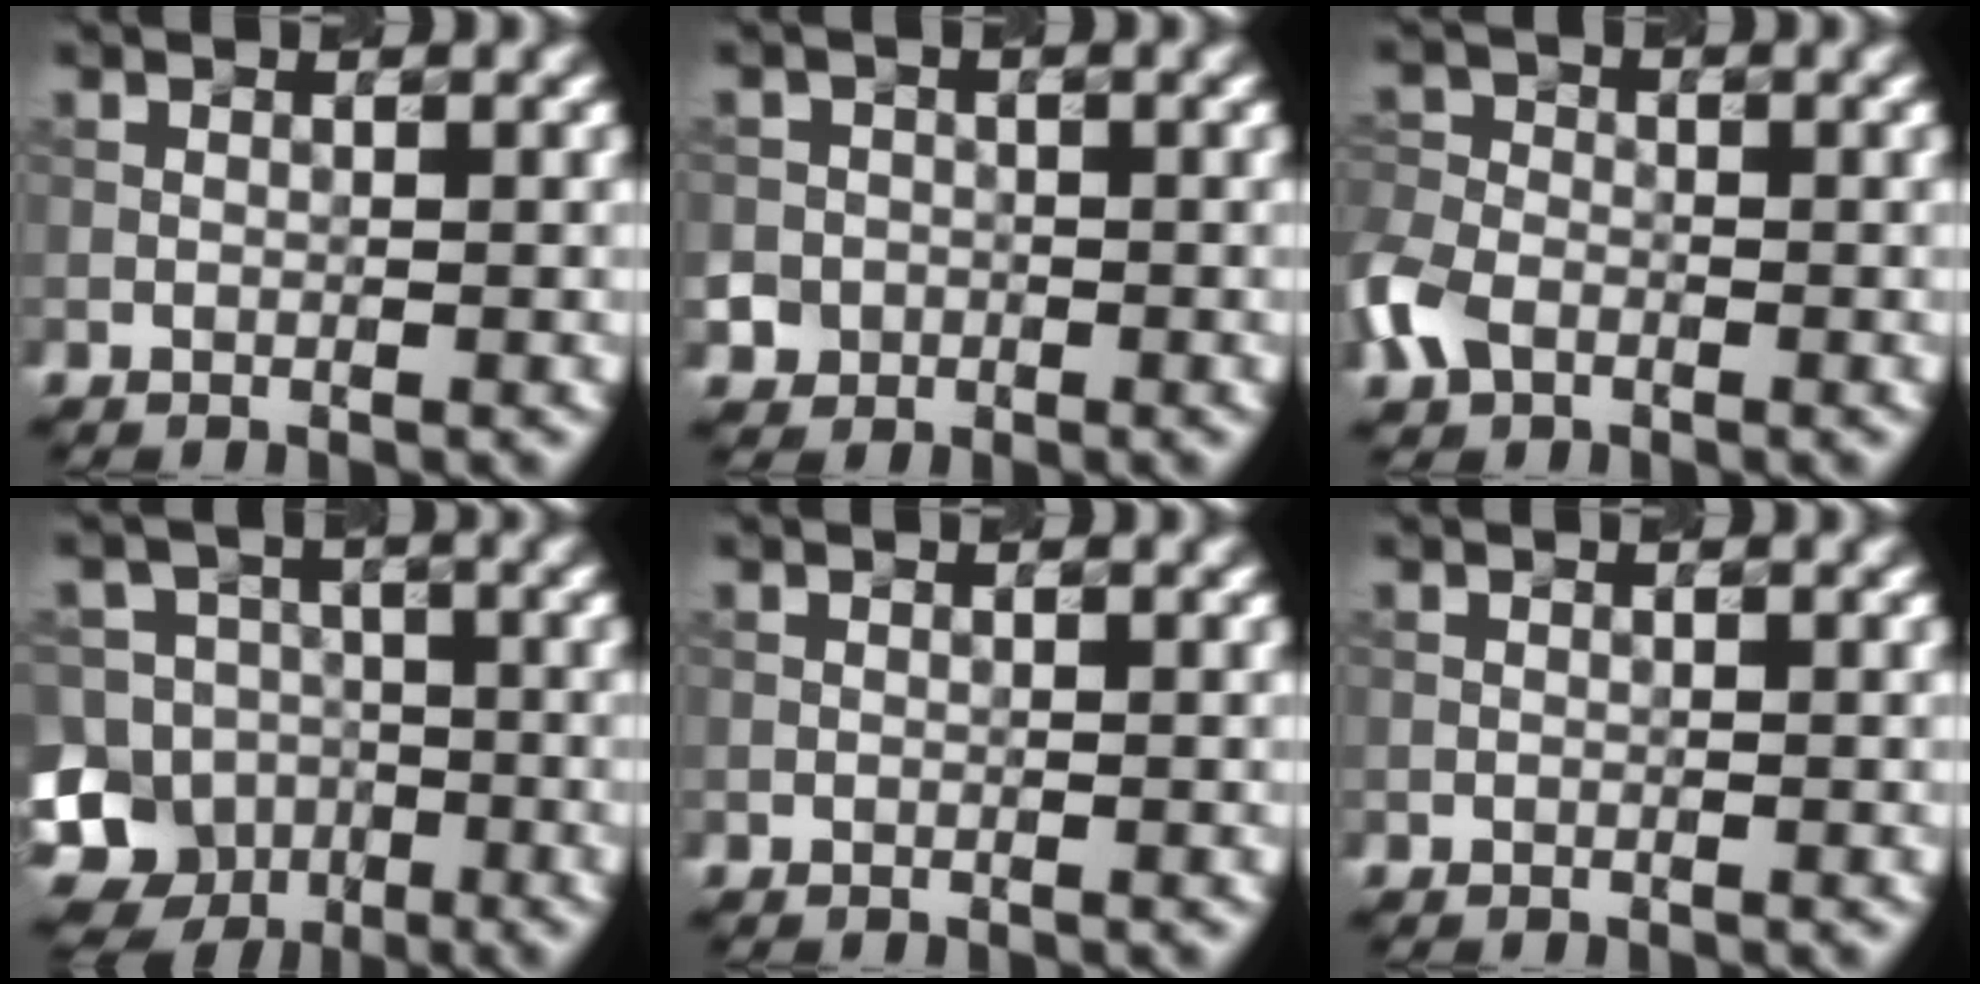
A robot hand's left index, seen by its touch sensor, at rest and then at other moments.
{"total": 3.4, "force": [-1.5, 3.1, 0.4], "torque": [0.010, 0.001, -0.036]}
{"total": 3.9, "force": [-2.0, 2.8, 1.9], "torque": [-0.051, 0.000, -0.052]}
{"total": 12.0, "force": [-6.1, 9.8, 3.0], "torque": [-0.062, -0.007, -0.124]}
{"total": 0.0}
{"total": 0.0}